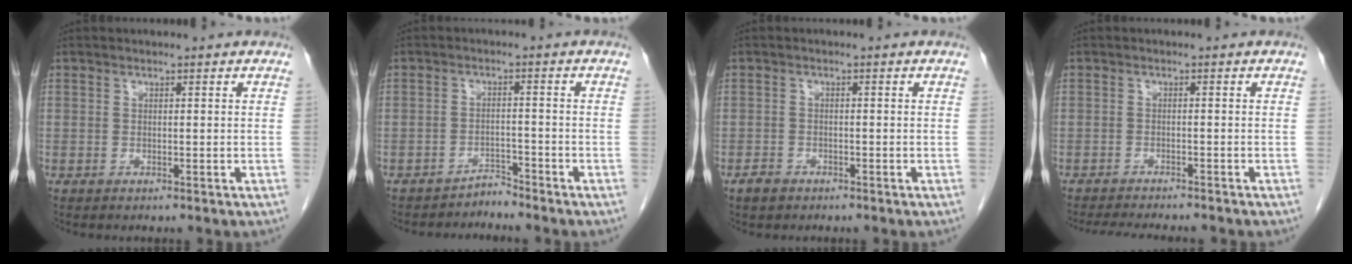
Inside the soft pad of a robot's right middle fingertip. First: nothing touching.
{"total": 2.2, "force": [-2.2, 0.1, -0.5], "torque": [0.016, -0.008, -0.035]}
{"total": 1.9, "force": [-1.4, 1.1, 0.7], "torque": [-0.020, 0.001, -0.020]}
{"total": 8.7, "force": [-8.0, 1.0, 3.4], "torque": [-0.050, -0.015, -0.111]}